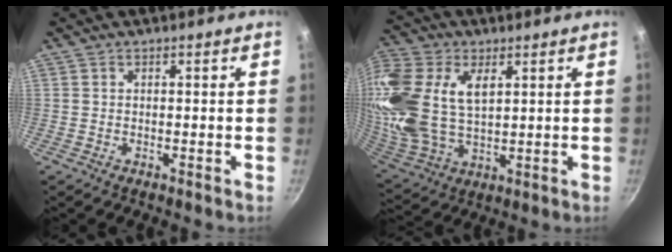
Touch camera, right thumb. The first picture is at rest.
{"total": 21.9, "force": [6.3, 13.3, 16.1], "torque": [-0.361, -0.005, 0.126]}